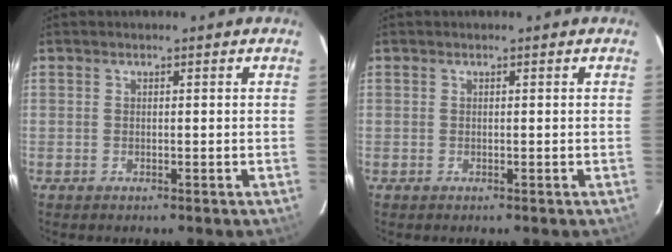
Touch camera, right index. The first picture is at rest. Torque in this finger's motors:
{"motor_torque": [0.00, 0.00, 0.02, 0.00]}